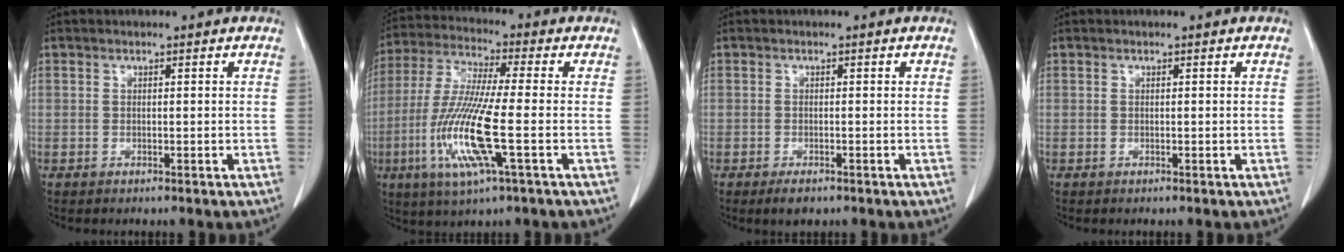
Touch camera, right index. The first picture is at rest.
{"total": 13.7, "force": [-3.7, 0.7, 13.2], "torque": [-0.281, -0.017, -0.078]}
{"total": 2.2, "force": [-1.5, 0.9, 1.4], "torque": [-0.027, -0.003, -0.019]}
{"total": 0.0}